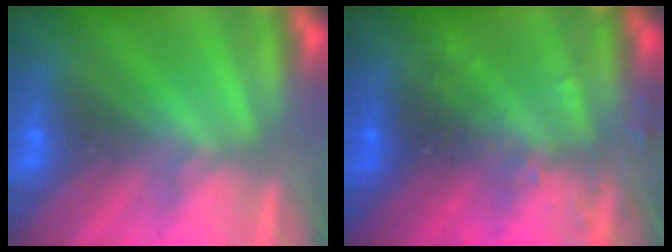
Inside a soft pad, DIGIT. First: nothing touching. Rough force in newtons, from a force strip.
{"total": 3.1}